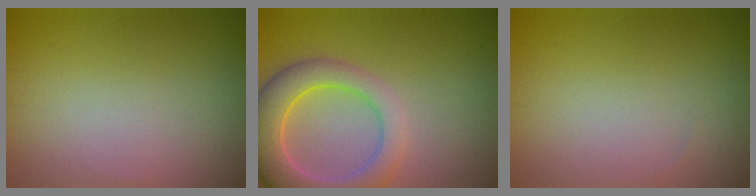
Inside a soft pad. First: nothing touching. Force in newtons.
{"total": 6.5, "press": 6.5, "slide": 0.7}
{"total": 0.0}